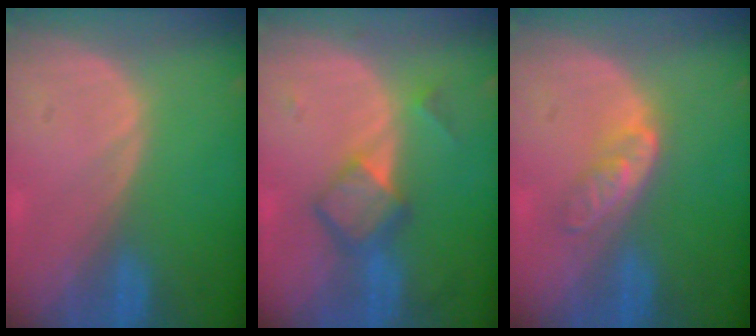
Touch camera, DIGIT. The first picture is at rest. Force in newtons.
{"total": 6.0, "press": 5.1, "slide": 3.1}
{"total": 4.7, "press": 3.9, "slide": 2.5}